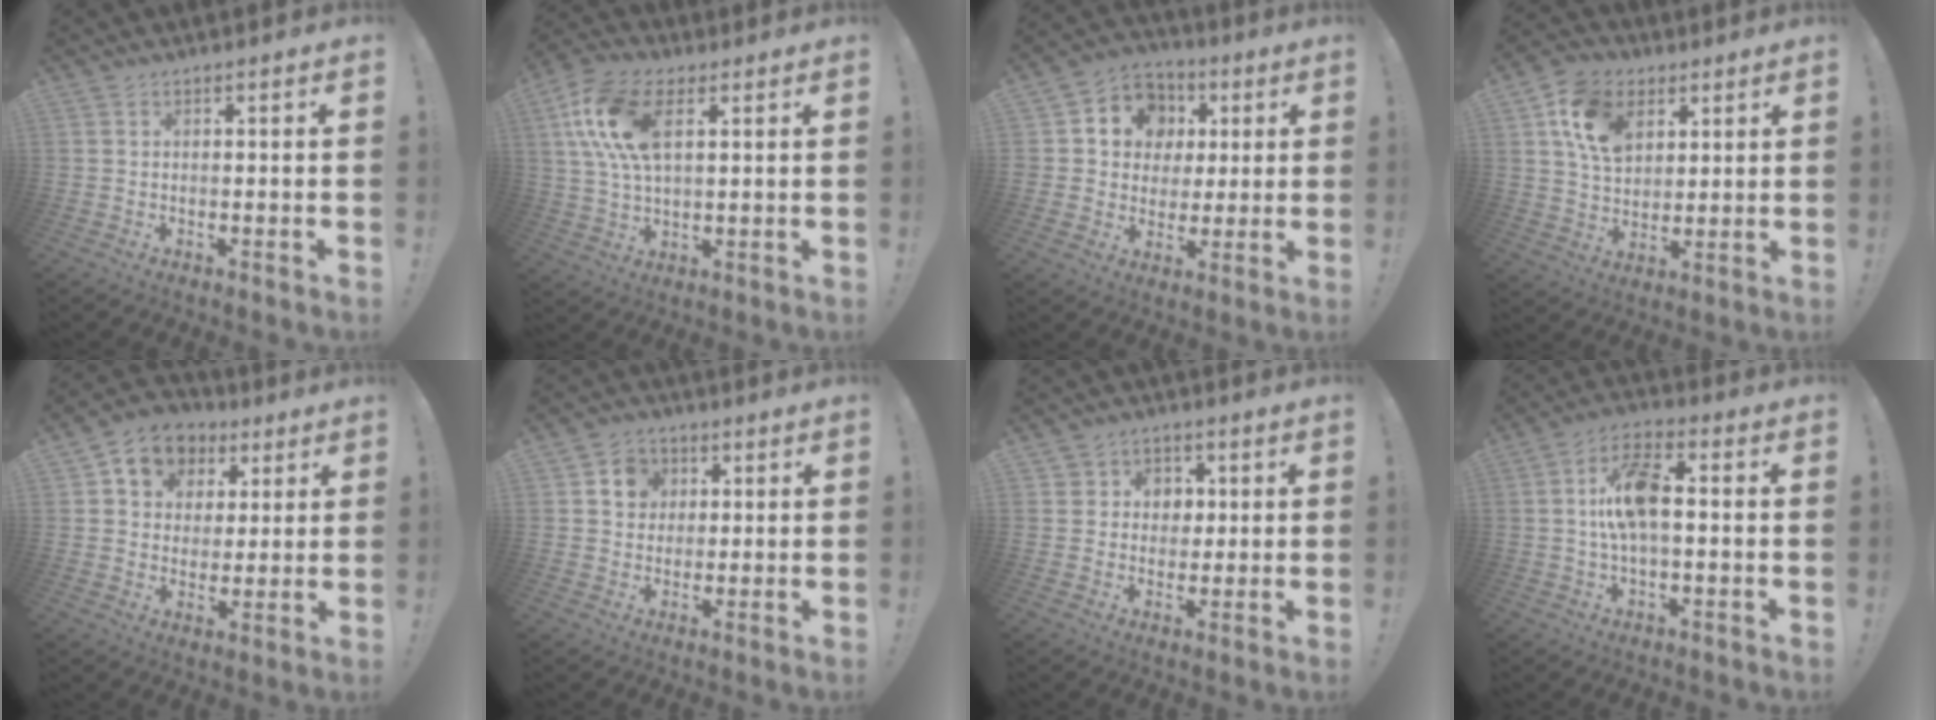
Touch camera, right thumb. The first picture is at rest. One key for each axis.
{"total": 15.4, "fx": 5.4, "fy": 8.8, "fz": 11.5, "tx": -0.244, "ty": -0.008, "tz": 0.099}
{"total": 10.5, "fx": 2.5, "fy": 9.6, "fz": 3.5, "tx": -0.053, "ty": -0.010, "tz": 0.054}
{"total": 14.1, "fx": 6.1, "fy": 10.1, "fz": 7.6, "tx": -0.125, "ty": -0.013, "tz": 0.123}
{"total": 10.2, "fx": 4.4, "fy": 8.4, "fz": 3.8, "tx": -0.051, "ty": -0.020, "tz": 0.086}
{"total": 7.4, "fx": 2.4, "fy": 6.7, "fz": 2.0, "tx": -0.033, "ty": -0.005, "tz": 0.049}
{"total": 5.7, "fx": 0.7, "fy": 5.6, "fz": 0.7, "tx": -0.003, "ty": -0.008, "tz": 0.014}
{"total": 11.7, "fx": 0.7, "fy": 5.5, "fz": 10.3, "tx": -0.186, "ty": 0.009, "tz": 0.012}